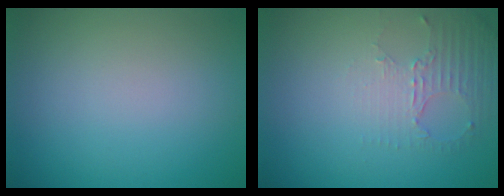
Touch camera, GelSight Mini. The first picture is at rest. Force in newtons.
{"total": 2.7, "press": 1.9, "slide": 1.9}